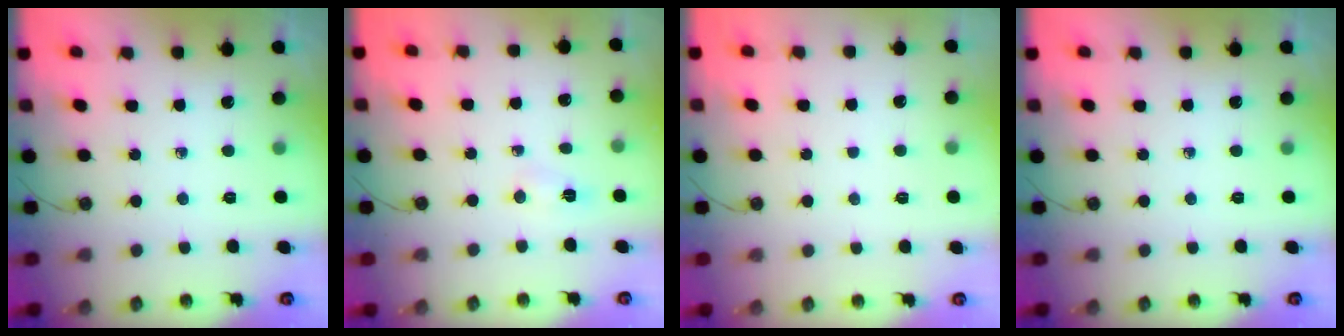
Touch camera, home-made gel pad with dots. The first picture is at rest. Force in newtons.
{"total": 2.9, "press": 2.9, "slide": 0.4}
{"total": 1.1, "press": 1.1, "slide": 0.1}
{"total": 0.0}